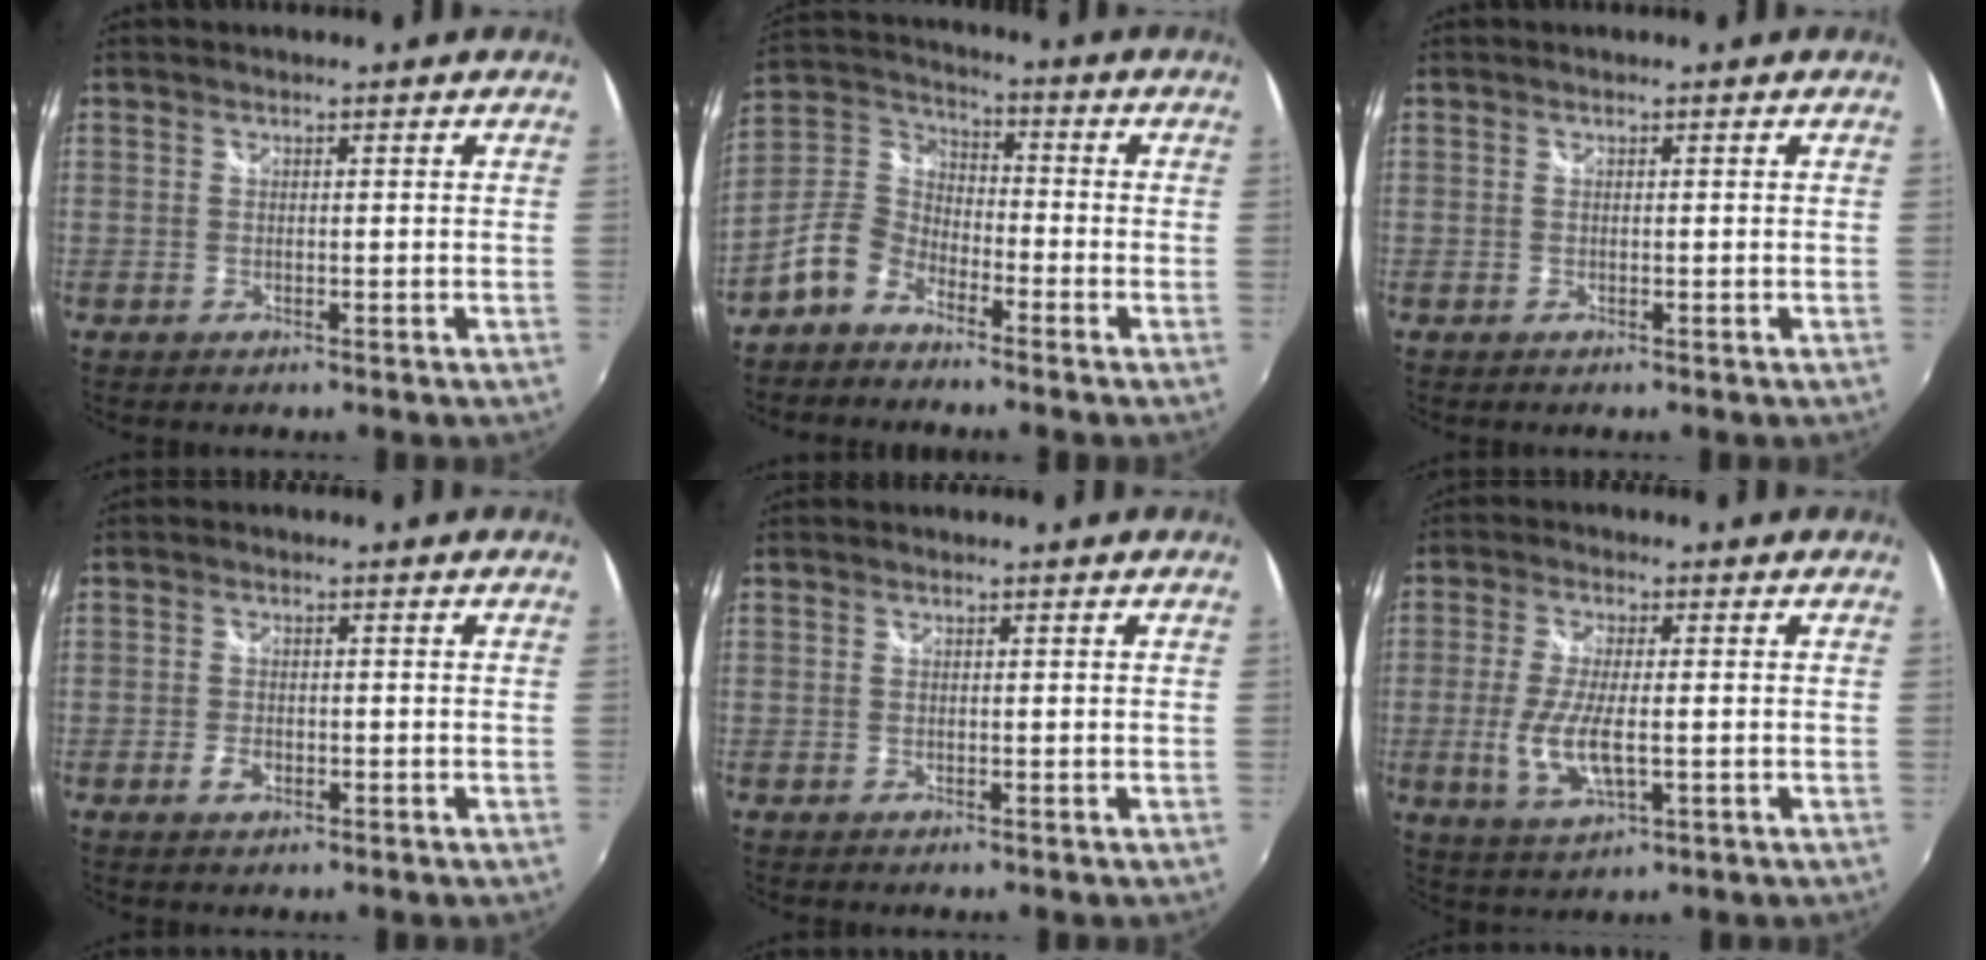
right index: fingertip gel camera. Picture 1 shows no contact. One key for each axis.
{"total": 9.0, "fx": -5.9, "fy": 5.4, "fz": 4.0, "tx": -0.095, "ty": 0.030, "tz": -0.128}
{"total": 0.0}
{"total": 2.3, "fx": -1.1, "fy": 1.4, "fz": 1.4, "tx": -0.028, "ty": -0.002, "tz": -0.021}
{"total": 0.0}
{"total": 8.6, "fx": -1.7, "fy": 2.9, "fz": 7.9, "tx": -0.163, "ty": -0.016, "tz": -0.028}